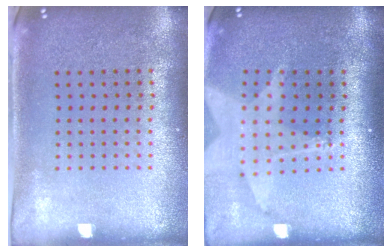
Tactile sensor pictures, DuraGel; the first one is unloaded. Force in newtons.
{"total": 1.8, "press": 1.5, "slide": 1.1}